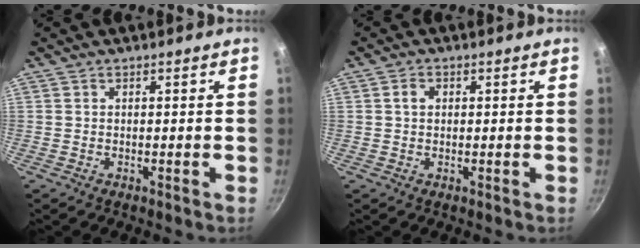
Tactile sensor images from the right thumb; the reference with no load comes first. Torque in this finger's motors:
{"motor_torque": [0.04, 1.04, 0.43, -0.26, 0.00]}